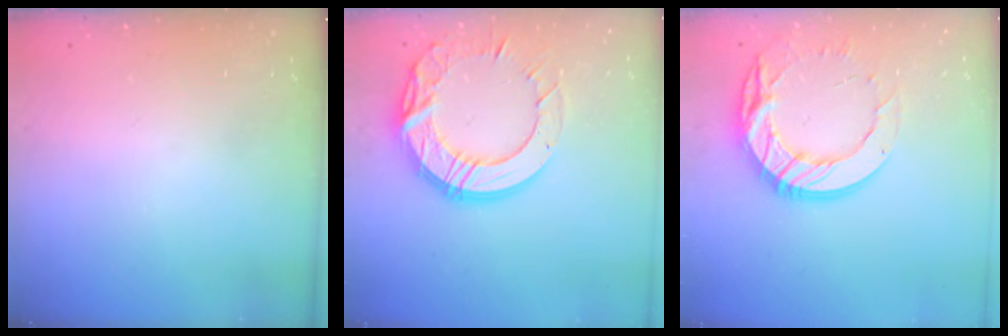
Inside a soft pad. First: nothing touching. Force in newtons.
{"total": 18.4, "press": 18.3, "slide": 1.1}
{"total": 17.2, "press": 17.1, "slide": 1.3}